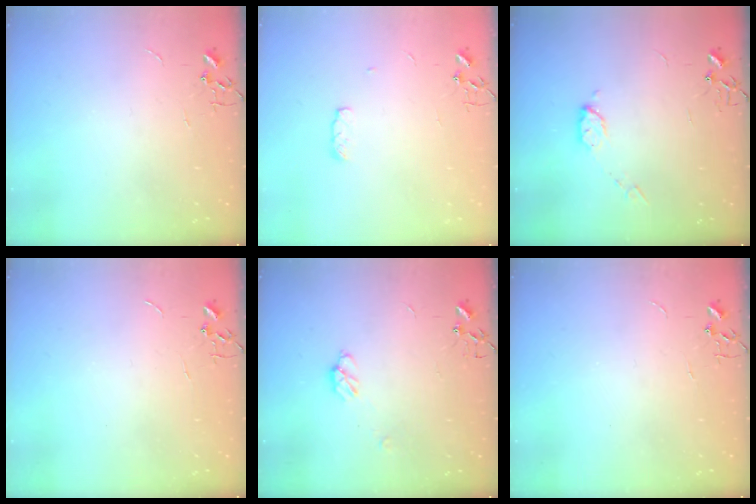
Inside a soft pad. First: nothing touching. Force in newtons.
{"total": 5.2, "press": 5.2, "slide": 0.8}
{"total": 6.4, "press": 6.4, "slide": 0.3}
{"total": 0.0}
{"total": 5.0, "press": 4.9, "slide": 0.5}
{"total": 0.0}